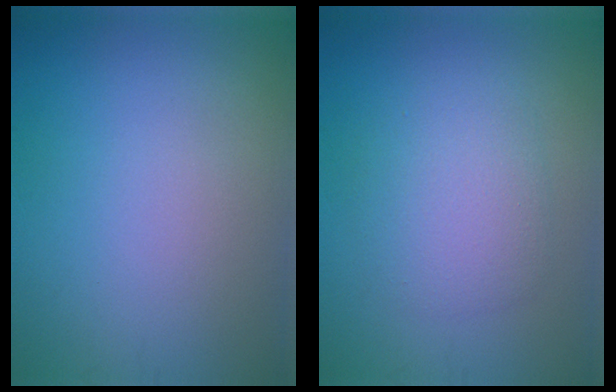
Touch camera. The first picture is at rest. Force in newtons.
{"total": 3.6, "press": 3.6, "slide": 0.2}